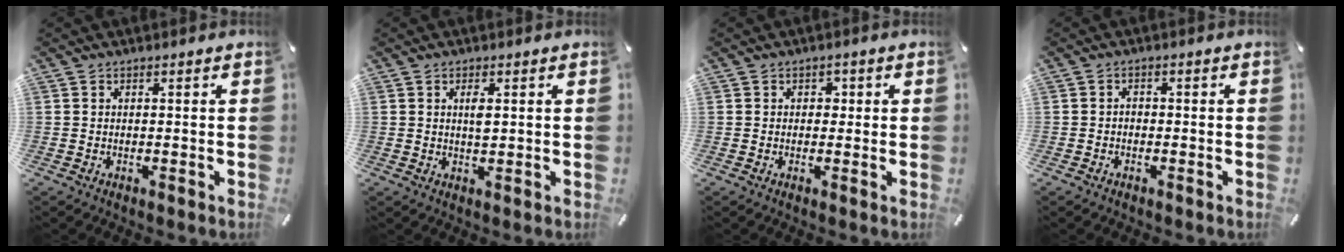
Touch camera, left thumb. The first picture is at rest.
{"total": 2.6, "force": [0.7, 0.9, 2.3], "torque": [-0.041, 0.000, 0.009]}
{"total": 1.6, "force": [-0.2, 1.5, 0.7], "torque": [-0.008, 0.005, -0.011]}
{"total": 1.4, "force": [-0.7, 1.0, 0.7], "torque": [-0.013, 0.006, -0.017]}